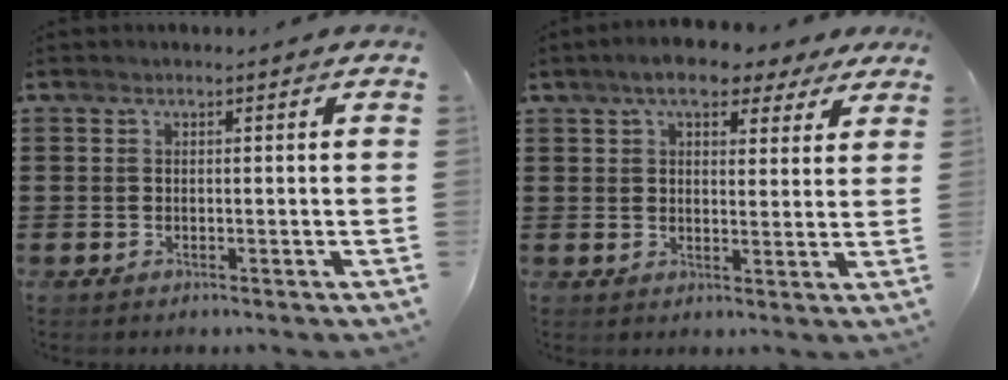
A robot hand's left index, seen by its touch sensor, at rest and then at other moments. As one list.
[{"total": 6.8, "force": [5.1, 2.7, 3.7], "torque": [-0.073, 0.001, 0.090]}]